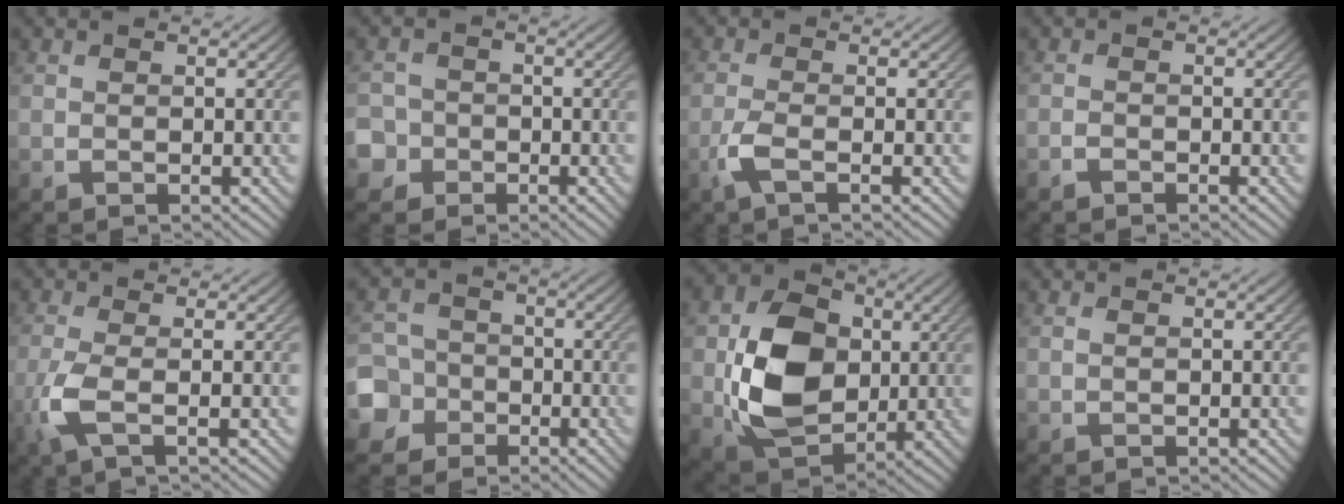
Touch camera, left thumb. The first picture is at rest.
{"total": 4.2, "force": [-1.9, 3.7, 0.6], "torque": [-0.012, 0.001, -0.056]}
{"total": 2.9, "force": [-1.4, 0.6, 2.5], "torque": [-0.065, 0.000, -0.042]}
{"total": 1.0, "force": [-0.9, 0.2, 0.3], "torque": [-0.007, 0.003, -0.023]}
{"total": 4.1, "force": [-1.3, 0.9, 3.8], "torque": [-0.094, -0.004, -0.039]}
{"total": 6.7, "force": [-3.2, 5.7, 1.7], "torque": [-0.055, -0.013, -0.091]}
{"total": 12.0, "force": [0.3, 8.9, 8.1], "torque": [-0.177, -0.001, 0.009]}
{"total": 0.0}